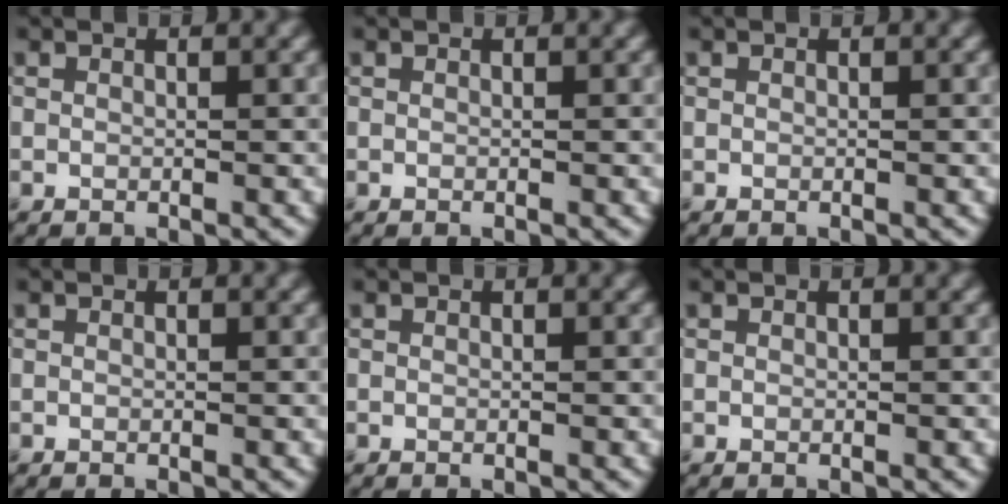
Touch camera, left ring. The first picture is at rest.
{"total": 0.0}
{"total": 0.0}
{"total": 0.0}
{"total": 0.0}
{"total": 0.0}